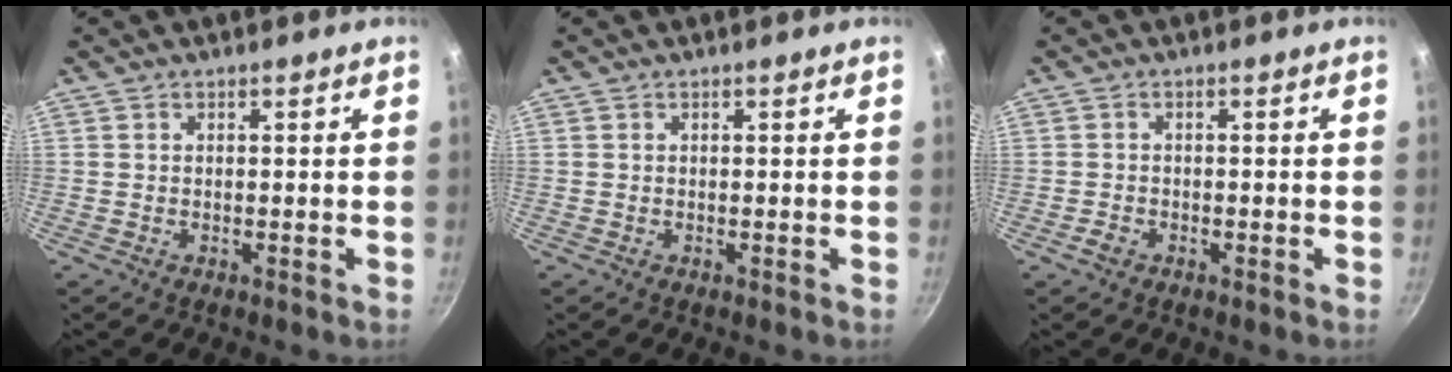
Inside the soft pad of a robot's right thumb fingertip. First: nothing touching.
{"total": 0.0}
{"total": 1.7, "force": [-1.0, 1.1, 0.8], "torque": [-0.015, 0.010, -0.018]}